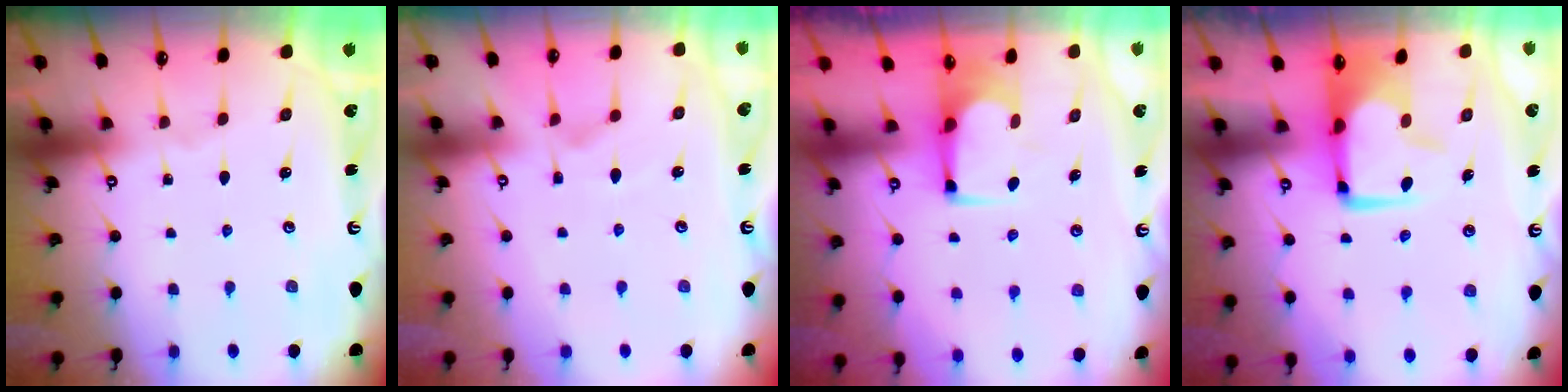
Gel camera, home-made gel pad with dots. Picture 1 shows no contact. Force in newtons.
{"total": 2.2, "press": 1.7, "slide": 1.4}
{"total": 1.8, "press": 1.7, "slide": 0.4}
{"total": 2.0, "press": 1.8, "slide": 0.9}